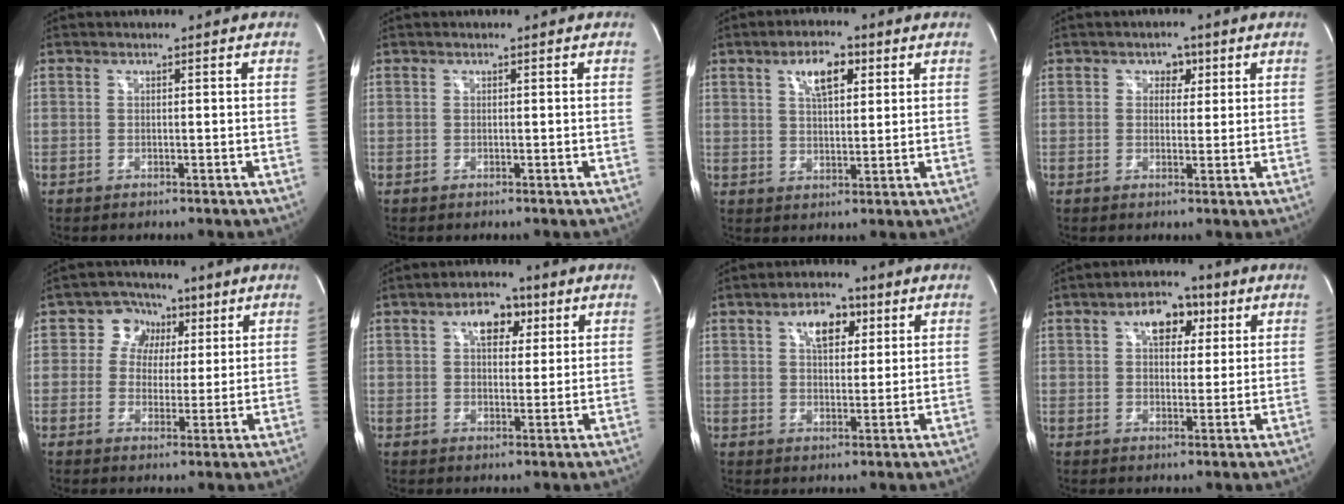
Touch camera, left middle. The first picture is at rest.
{"total": 0.0}
{"total": 6.3, "force": [3.0, 2.5, 5.0], "torque": [-0.087, 0.010, 0.052]}
{"total": 2.6, "force": [1.0, 1.9, 1.3], "torque": [-0.013, 0.008, 0.013]}
{"total": 6.2, "force": [2.0, 5.6, 1.9], "torque": [-0.021, 0.026, 0.033]}
{"total": 5.9, "force": [2.6, 3.4, 4.1], "torque": [-0.065, 0.019, 0.040]}
{"total": 6.3, "force": [2.9, 3.4, 4.6], "torque": [-0.074, 0.014, 0.048]}
{"total": 6.7, "force": [2.8, 3.9, 4.7], "torque": [-0.071, 0.025, 0.043]}